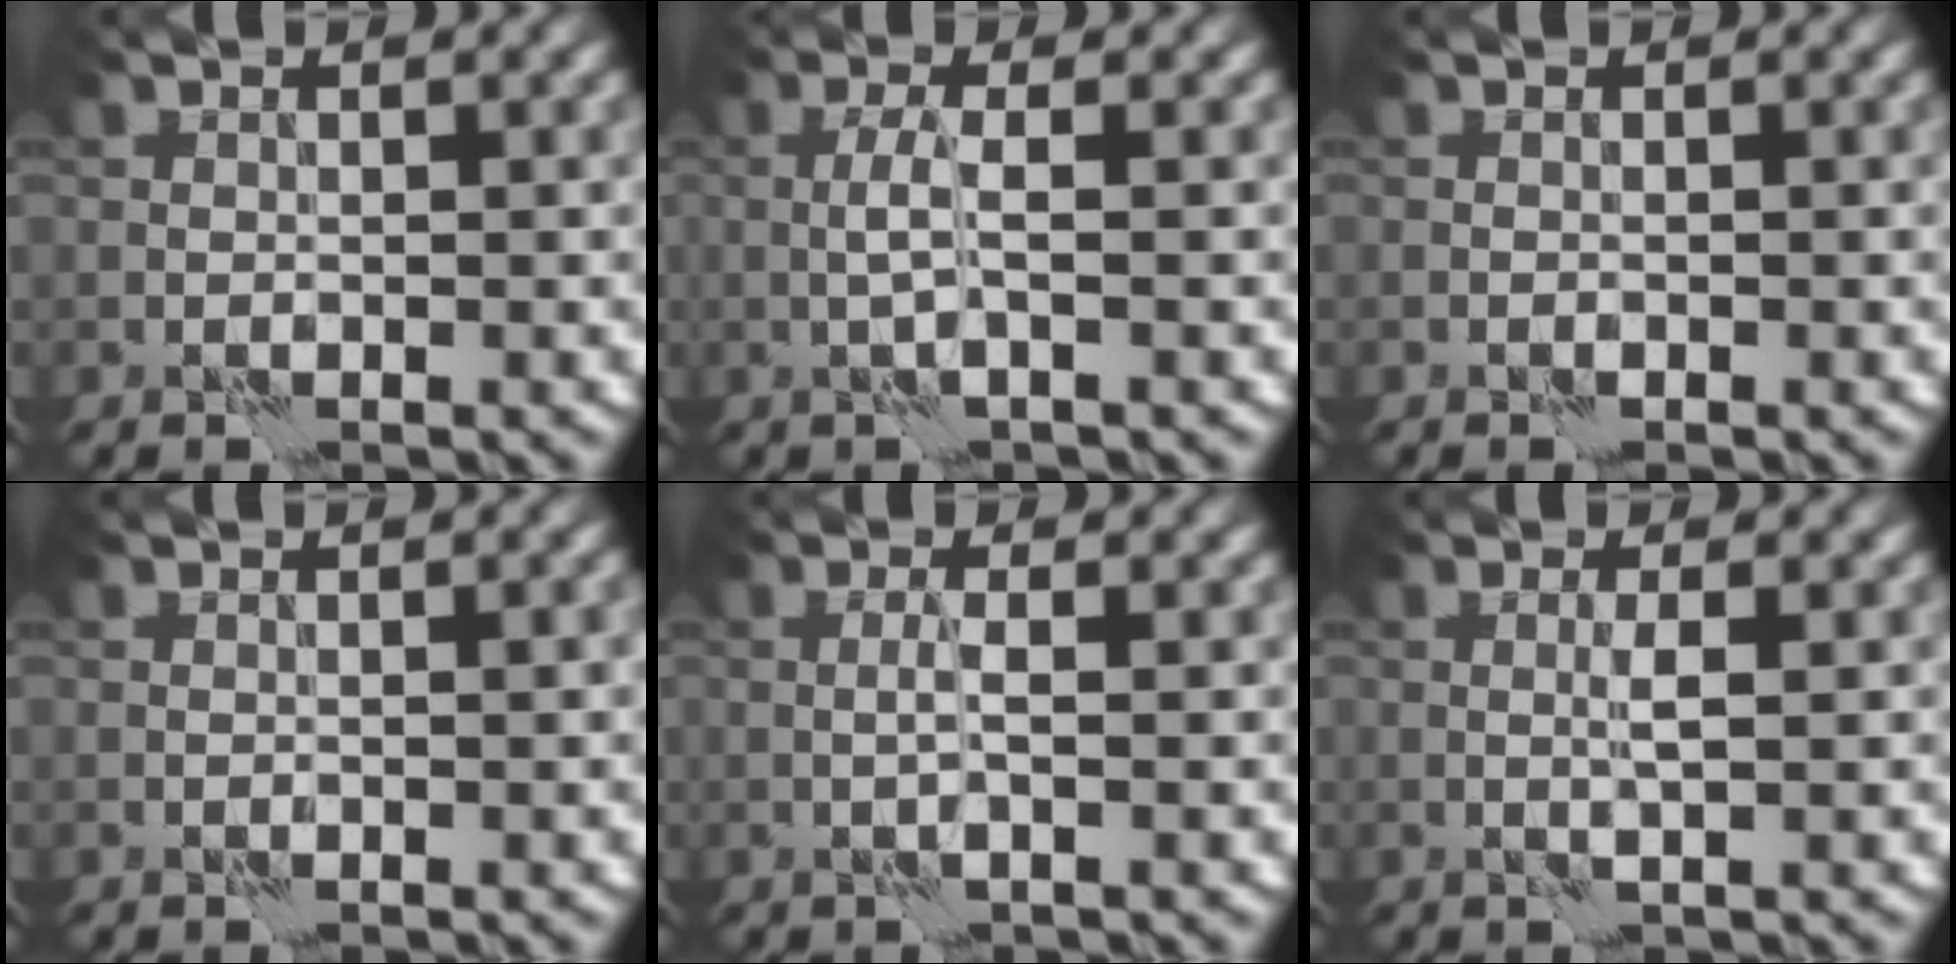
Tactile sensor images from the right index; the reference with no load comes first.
{"total": 1.9, "force": [-0.3, -0.1, 1.8], "torque": [-0.041, 0.007, -0.010]}
{"total": 0.0}
{"total": 0.6, "force": [-0.3, 0.0, 0.5], "torque": [-0.010, 0.003, -0.003]}
{"total": 1.1, "force": [-0.2, -0.3, 1.1], "torque": [-0.026, 0.003, -0.006]}
{"total": 1.2, "force": [0.2, -0.3, 1.1], "torque": [-0.027, 0.002, 0.001]}